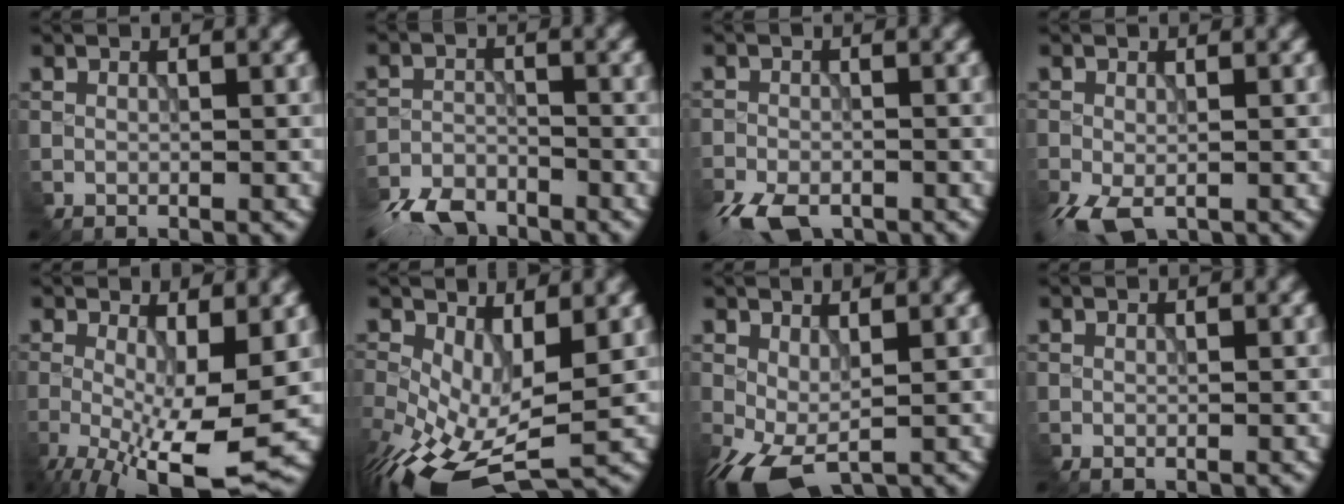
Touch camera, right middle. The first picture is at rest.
{"total": 5.3, "force": [-4.7, 1.9, 1.7], "torque": [-0.033, -0.011, -0.097]}
{"total": 5.3, "force": [-3.9, 2.3, 2.8], "torque": [-0.055, -0.018, -0.078]}
{"total": 3.5, "force": [-1.9, 1.7, 2.4], "torque": [-0.058, -0.013, -0.038]}
{"total": 10.2, "force": [-3.2, 2.9, 9.2], "torque": [-0.167, -0.019, -0.048]}
{"total": 8.8, "force": [-2.0, 4.4, 7.4], "torque": [-0.163, -0.025, -0.028]}
{"total": 4.3, "force": [-1.5, 2.0, 3.5], "torque": [-0.089, -0.003, -0.029]}
{"total": 0.0}